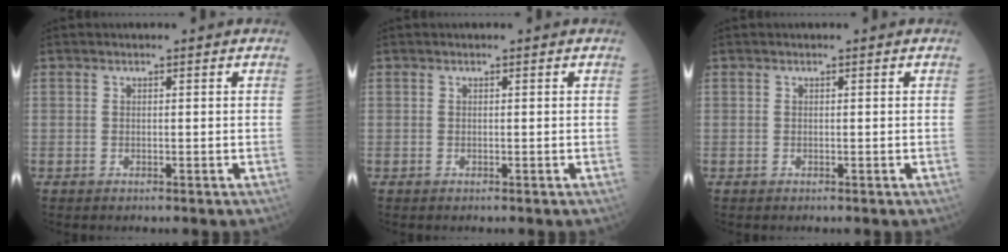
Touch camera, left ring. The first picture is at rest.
{"total": 0.0}
{"total": 0.0}